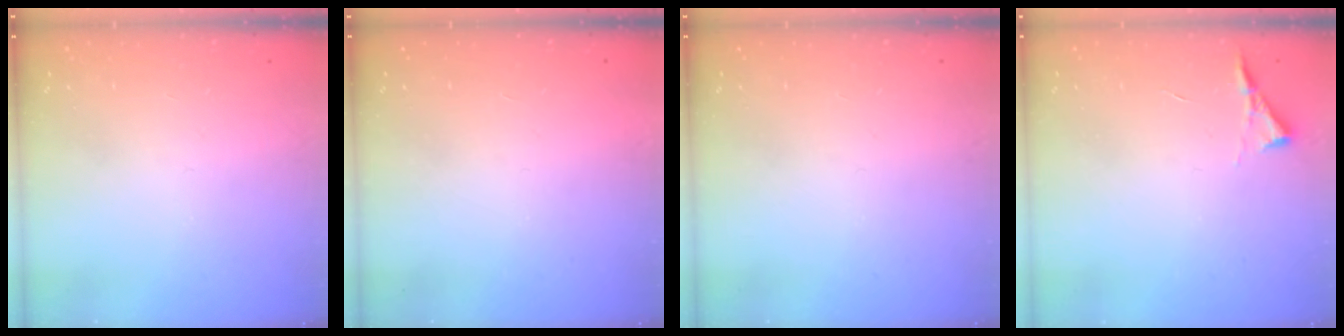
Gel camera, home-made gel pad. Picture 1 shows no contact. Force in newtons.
{"total": 1.5, "press": 1.5, "slide": 0.1}
{"total": 0.0}
{"total": 3.6, "press": 3.6, "slide": 0.5}